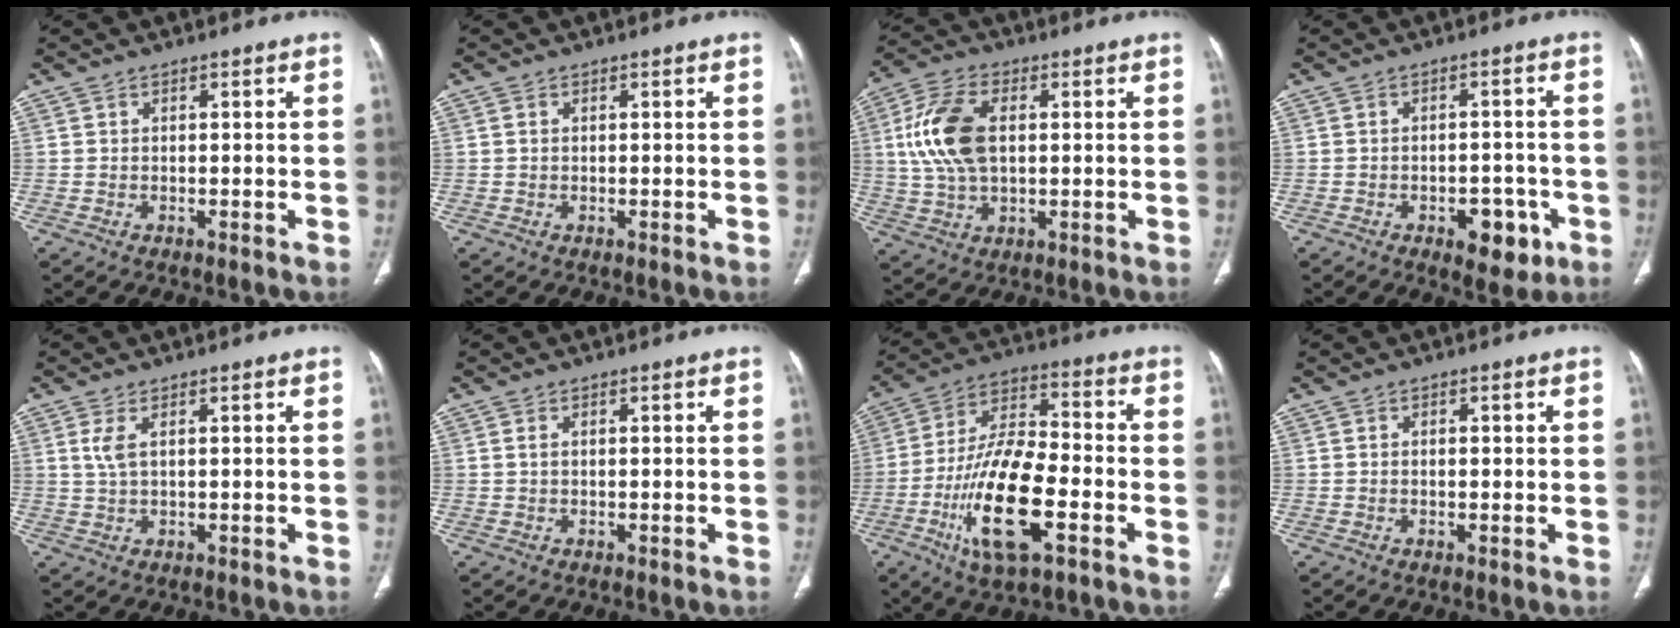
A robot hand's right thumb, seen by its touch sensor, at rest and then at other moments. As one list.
[{"total": 0.6, "force": [0.1, 0.5, 0.4], "torque": [-0.006, 0.001, 0.001]}, {"total": 12.8, "force": [1.9, 7.5, 10.2], "torque": [-0.210, 0.009, 0.036]}, {"total": 7.0, "force": [-3.1, 4.0, 4.8], "torque": [-0.037, 0.018, -0.035]}, {"total": 2.9, "force": [1.0, 1.0, 2.5], "torque": [-0.067, 0.002, 0.028]}, {"total": 0.8, "force": [0.2, 0.4, 0.6], "torque": [-0.017, 0.003, 0.005]}, {"total": 18.6, "force": [-6.4, 7.1, 15.9], "torque": [-0.294, 0.027, -0.111]}, {"total": 0.8, "force": [0.1, 0.4, 0.6], "torque": [-0.012, 0.002, 0.001]}]